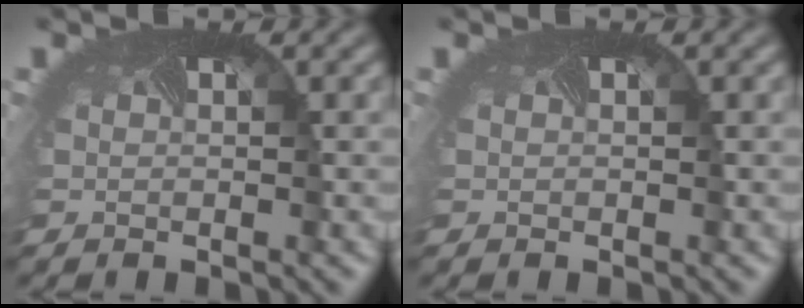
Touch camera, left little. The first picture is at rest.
{"total": 0.0}